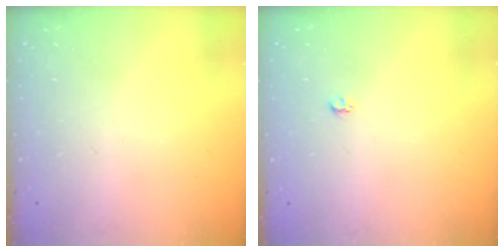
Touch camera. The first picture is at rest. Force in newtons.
{"total": 2.6, "press": 2.6, "slide": 0.4}